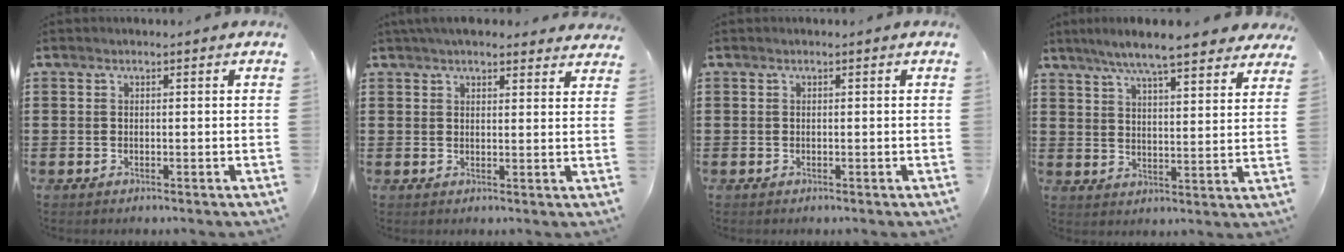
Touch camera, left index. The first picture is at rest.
{"total": 4.1, "force": [3.7, 0.9, 1.5], "torque": [-0.039, -0.005, 0.069]}
{"total": 0.0}
{"total": 7.6, "force": [6.6, 0.4, 3.7], "torque": [-0.094, -0.023, 0.115]}